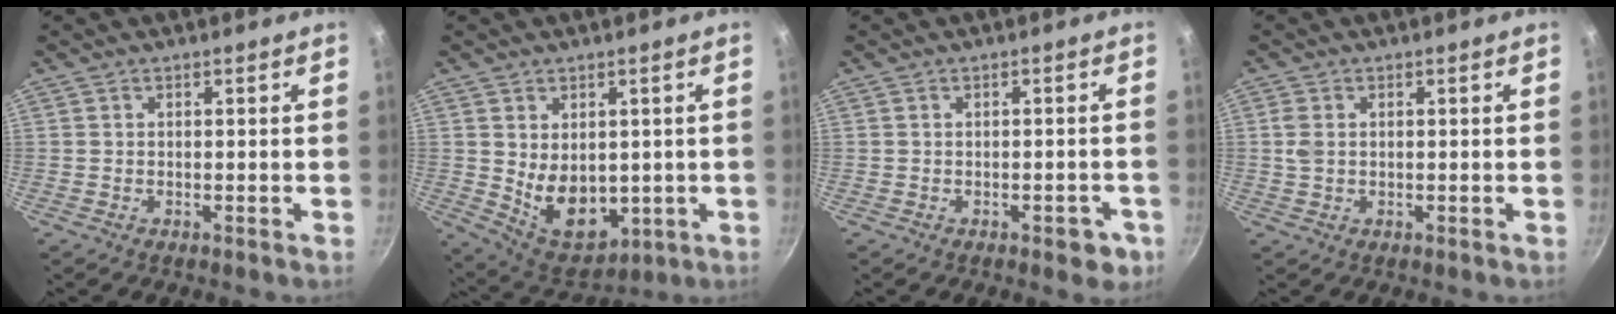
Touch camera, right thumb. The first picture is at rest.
{"total": 11.1, "force": [0.2, 7.8, 7.9], "torque": [-0.097, -0.026, 0.033]}
{"total": 4.3, "force": [-2.0, 2.1, 3.2], "torque": [-0.024, 0.013, -0.017]}
{"total": 2.5, "force": [0.4, 1.7, 1.7], "torque": [-0.036, 0.002, 0.007]}